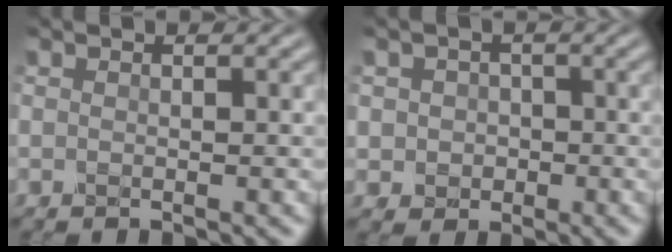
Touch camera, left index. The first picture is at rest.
{"total": 2.4, "force": [0.0, 2.4, 0.6], "torque": [0.007, 0.006, -0.013]}